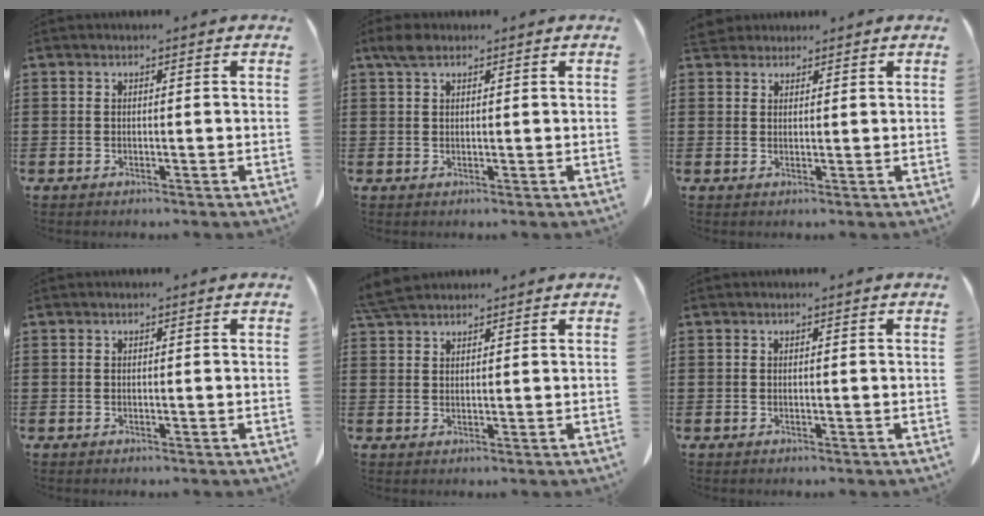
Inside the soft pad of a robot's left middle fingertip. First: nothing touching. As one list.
[{"total": 2.4, "force": [1.6, 1.2, 1.4], "torque": [-0.033, 0.006, 0.029]}, {"total": 2.6, "force": [2.4, 0.9, 0.6], "torque": [-0.019, 0.001, 0.048]}, {"total": 0.0}, {"total": 4.2, "force": [3.8, 0.9, 1.5], "torque": [-0.040, -0.004, 0.074]}, {"total": 0.0}]